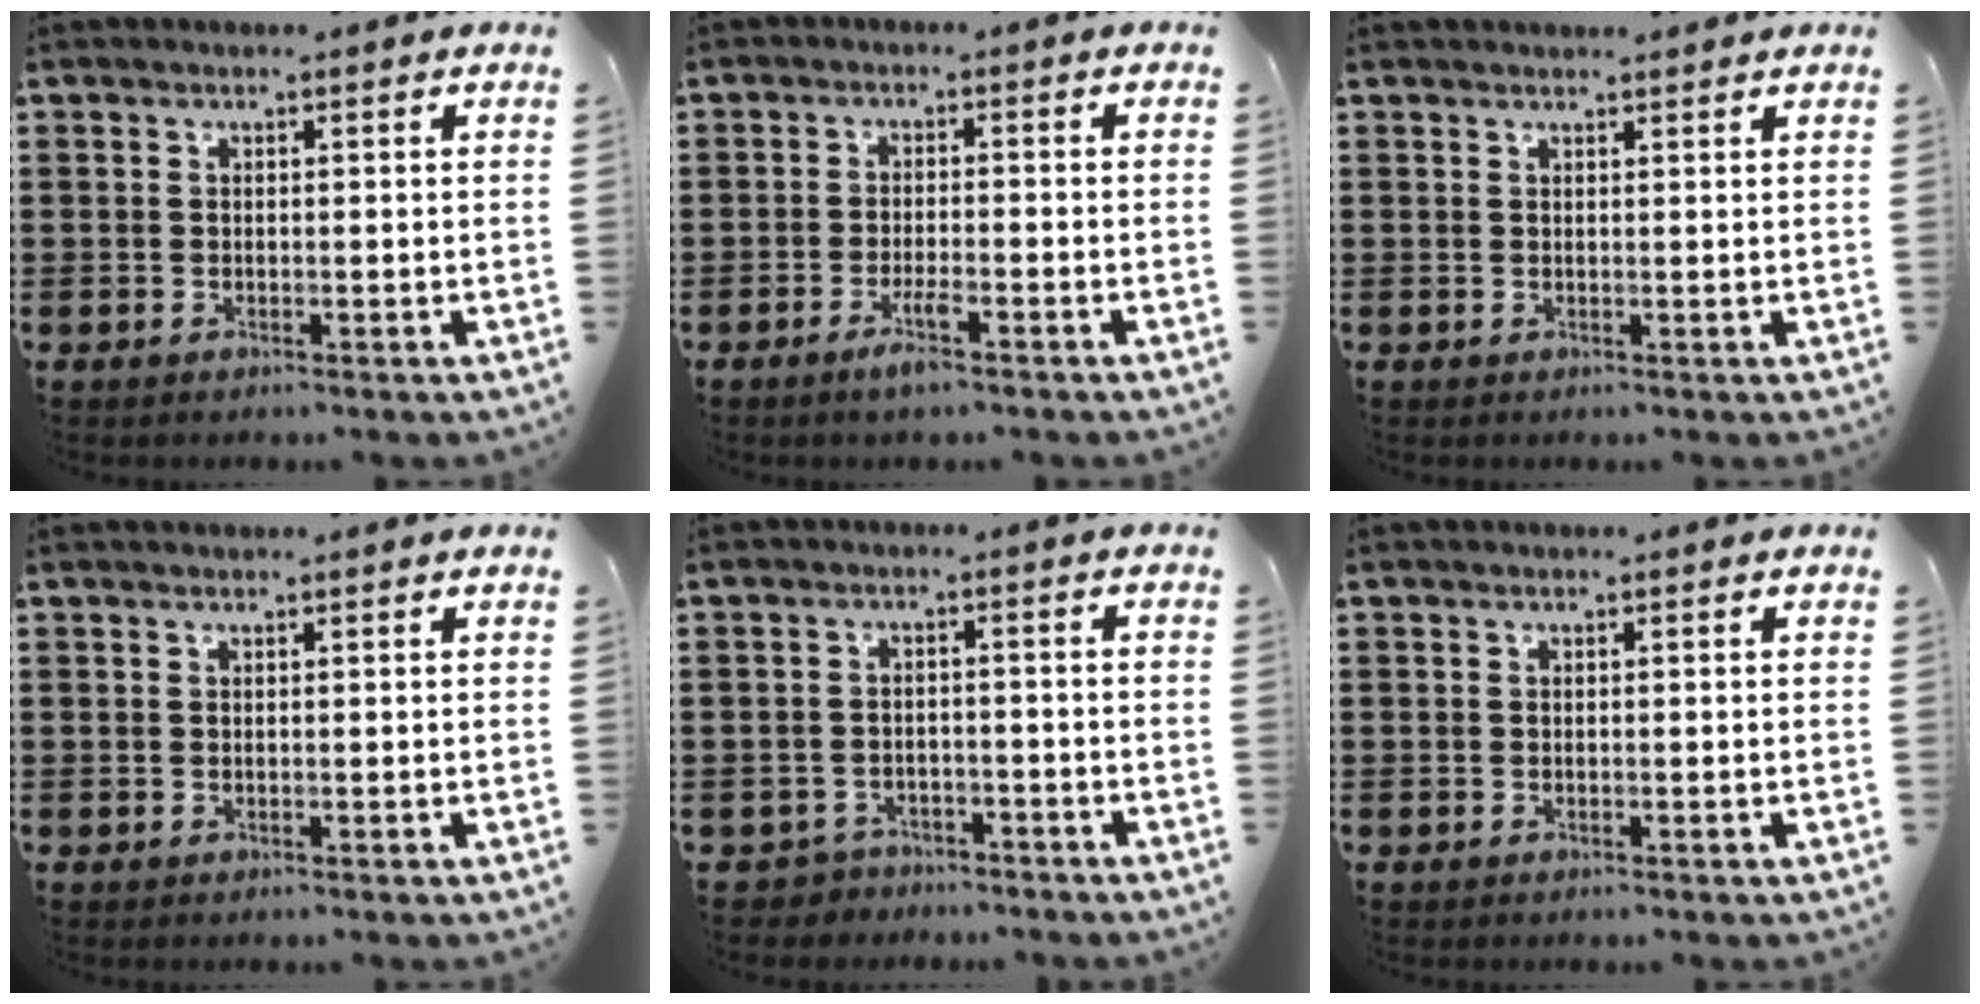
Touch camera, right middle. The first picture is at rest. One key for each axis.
{"total": 2.9, "fx": -1.8, "fy": 0.2, "fz": 2.2, "tx": -0.045, "ty": -0.001, "tz": -0.035}
{"total": 1.3, "fx": 1.3, "fy": -0.2, "fz": 0.1, "tx": -0.004, "ty": -0.002, "tz": 0.025}
{"total": 0.7, "fx": 0.6, "fy": -0.2, "fz": 0.1, "tx": -0.002, "ty": 0.000, "tz": 0.012}
{"total": 2.4, "fx": -2.3, "fy": 0.8, "fz": -0.3, "tx": -0.005, "ty": 0.000, "tz": -0.053}
{"total": 0.0}